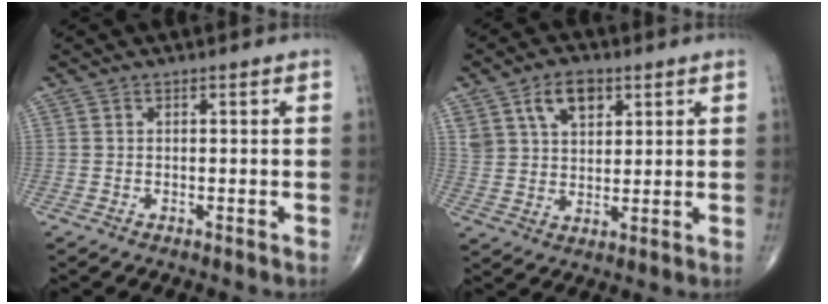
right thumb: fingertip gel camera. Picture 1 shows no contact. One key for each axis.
{"total": 8.8, "fx": 4.4, "fy": 5.4, "fz": 5.3, "tx": -0.076, "ty": -0.013, "tz": 0.082}